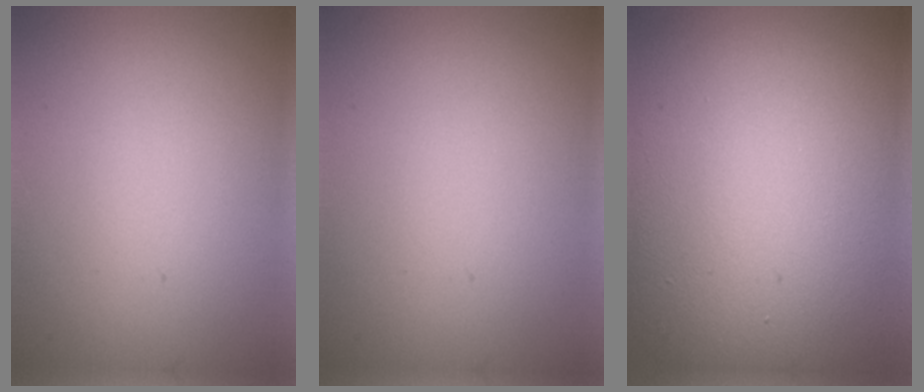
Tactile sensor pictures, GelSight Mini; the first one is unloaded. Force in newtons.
{"total": 0.0}
{"total": 17.3, "press": 17.2, "slide": 1.6}